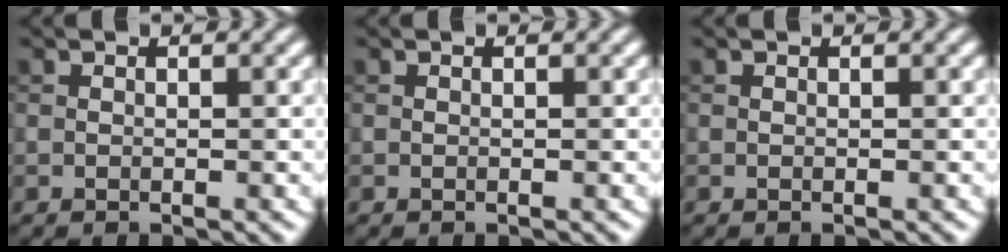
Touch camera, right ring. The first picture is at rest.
{"total": 0.0}
{"total": 0.0}